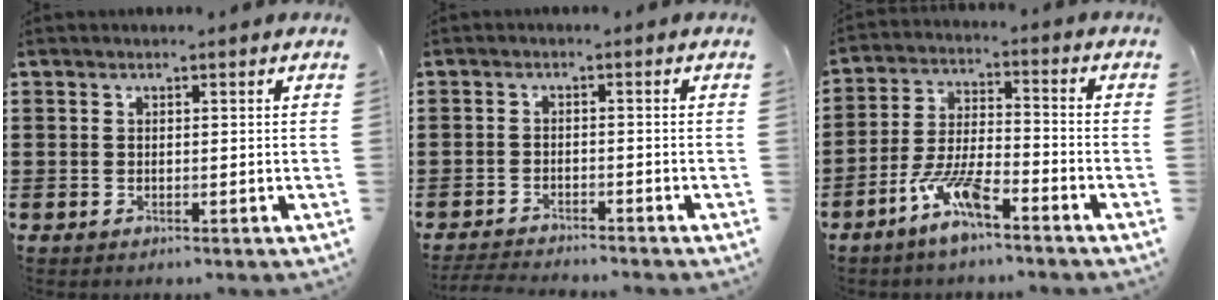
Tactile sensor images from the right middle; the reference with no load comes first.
{"total": 2.8, "force": [-2.8, 0.1, 0.3], "torque": [-0.015, -0.004, -0.061]}
{"total": 7.9, "force": [-5.5, 1.7, 5.5], "torque": [-0.128, -0.006, -0.107]}